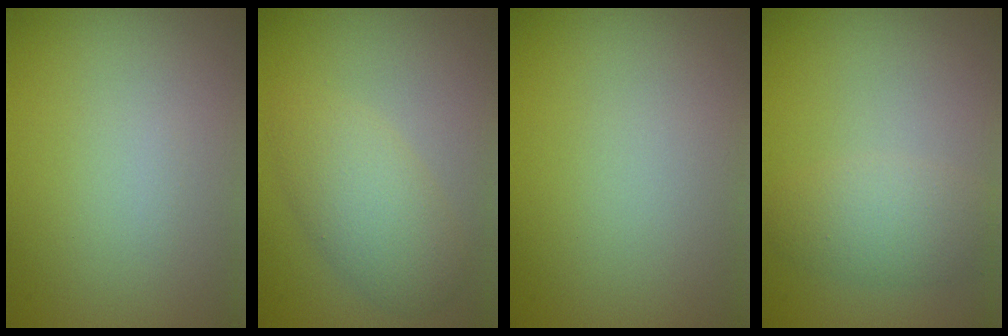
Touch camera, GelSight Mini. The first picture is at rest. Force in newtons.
{"total": 3.9, "press": 3.9, "slide": 0.1}
{"total": 0.0}
{"total": 2.7, "press": 2.7, "slide": 0.1}